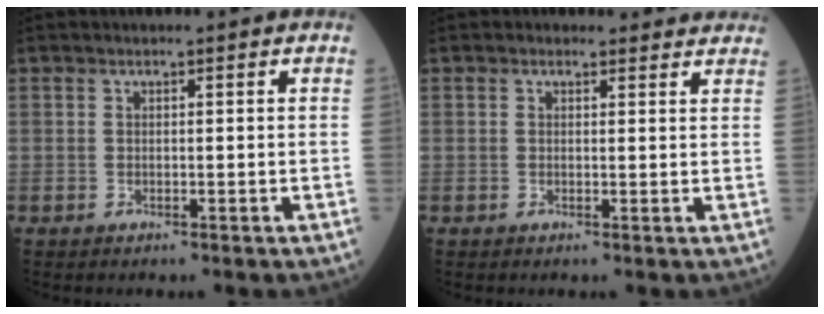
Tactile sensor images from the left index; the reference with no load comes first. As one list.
[{"total": 4.0, "force": [3.7, 1.5, 0.2], "torque": [0.010, 0.000, 0.025]}]